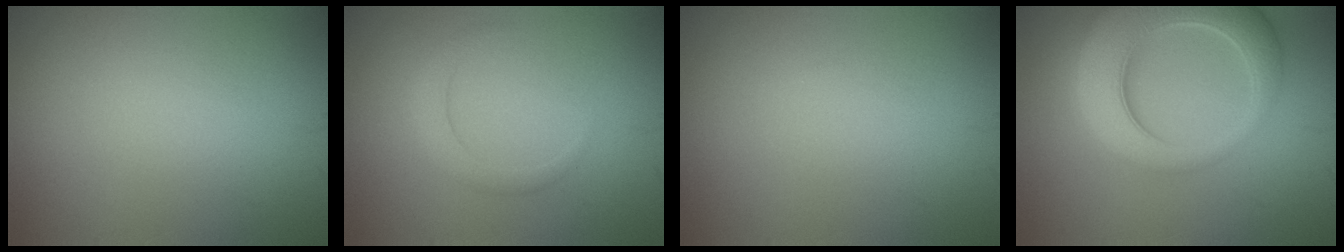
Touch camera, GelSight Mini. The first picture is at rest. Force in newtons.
{"total": 1.8, "press": 1.8, "slide": 0.1}
{"total": 0.0}
{"total": 8.9, "press": 8.9, "slide": 0.7}